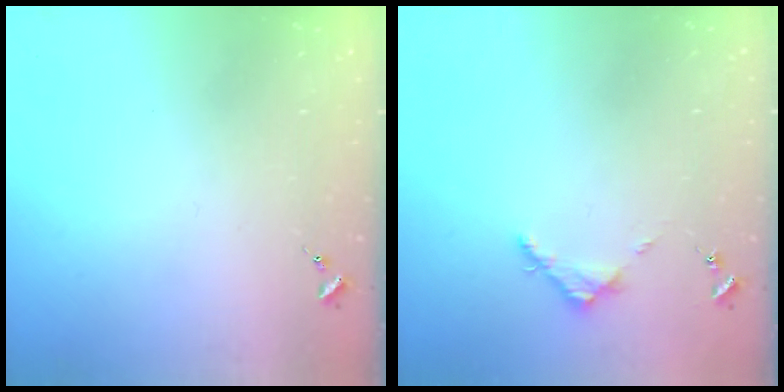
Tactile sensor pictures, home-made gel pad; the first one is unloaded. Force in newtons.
{"total": 3.6, "press": 3.6, "slide": 0.3}